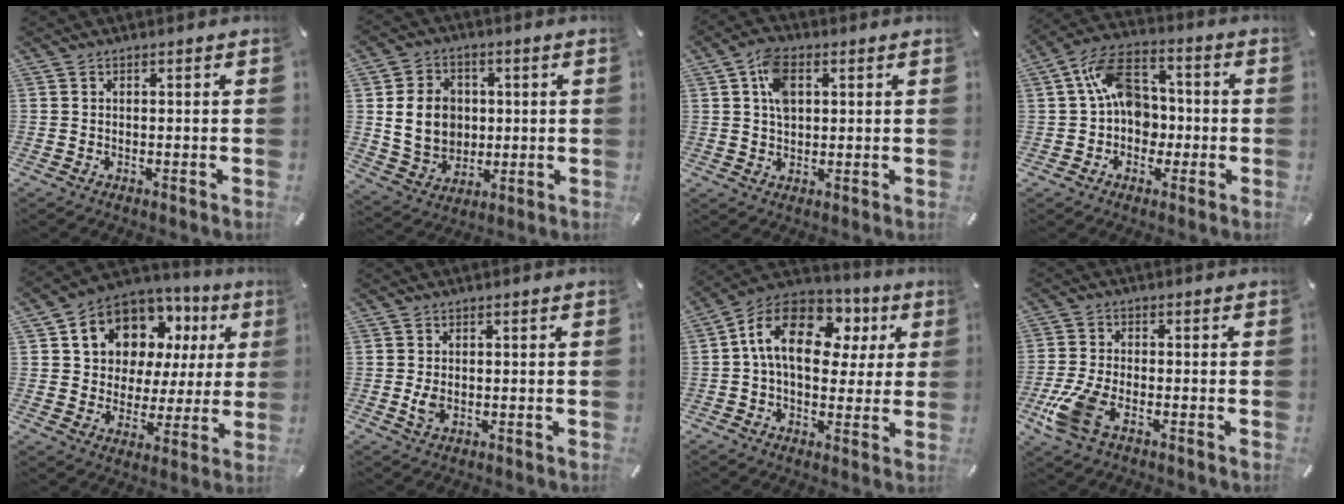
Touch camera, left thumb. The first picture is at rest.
{"total": 10.8, "force": [1.0, 9.5, 5.1], "torque": [-0.103, 0.006, 0.022]}
{"total": 7.1, "force": [1.9, 4.8, 4.8], "torque": [-0.092, 0.002, 0.032]}
{"total": 12.9, "force": [0.9, 9.9, 8.2], "torque": [-0.162, 0.019, 0.021]}
{"total": 11.7, "force": [6.2, 9.2, 3.6], "torque": [-0.079, -0.043, 0.119]}
{"total": 2.6, "force": [-0.2, 1.7, 1.9], "torque": [-0.042, -0.007, -0.007]}
{"total": 16.8, "force": [4.3, 11.2, 11.8], "torque": [-0.209, -0.005, 0.075]}
{"total": 8.8, "force": [-3.9, 4.1, 6.8], "torque": [-0.161, -0.005, -0.073]}